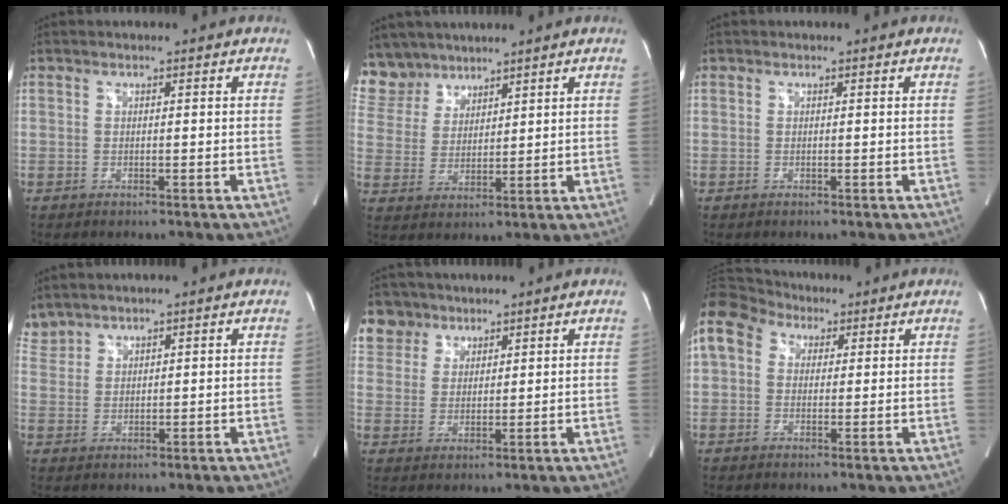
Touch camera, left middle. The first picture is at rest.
{"total": 8.3, "force": [7.2, 4.1, 0.3], "torque": [-0.013, 0.014, 0.156]}
{"total": 0.0}
{"total": 3.3, "force": [3.2, 0.9, -0.2], "torque": [-0.006, 0.016, 0.071]}
{"total": 7.7, "force": [5.4, 5.5, 0.5], "torque": [-0.015, 0.016, 0.109]}
{"total": 11.8, "force": [5.8, 8.6, 5.6], "torque": [-0.142, 0.069, 0.108]}